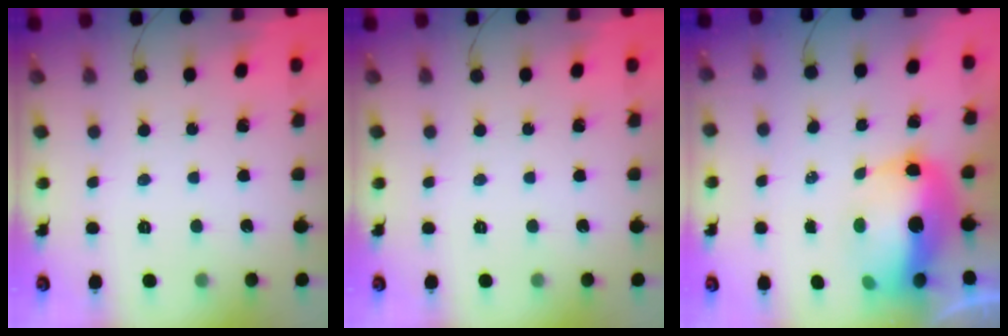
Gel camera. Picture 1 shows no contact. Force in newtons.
{"total": 0.0}
{"total": 14.3, "press": 14.0, "slide": 2.9}